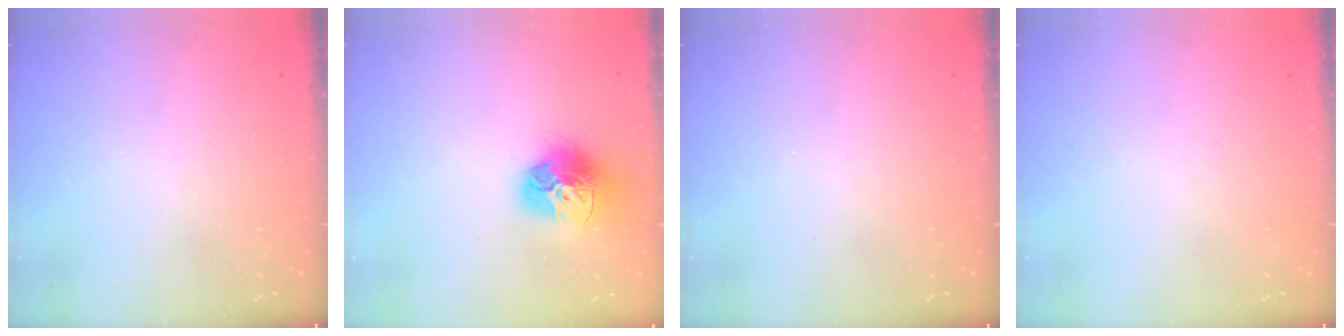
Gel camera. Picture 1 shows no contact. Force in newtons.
{"total": 16.0, "press": 15.9, "slide": 1.7}
{"total": 0.0}
{"total": 0.0}